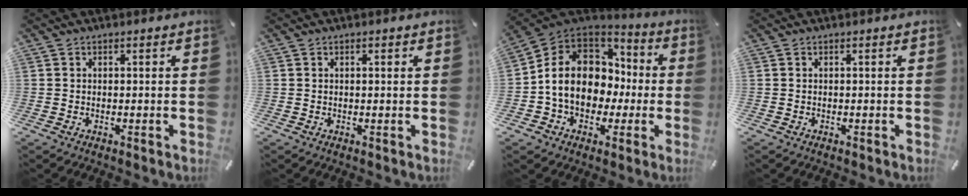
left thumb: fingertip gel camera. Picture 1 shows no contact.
{"total": 0.6, "force": [0.2, 0.2, 0.5], "torque": [-0.009, 0.001, 0.004]}
{"total": 13.4, "force": [-1.5, 11.4, 6.9], "torque": [-0.148, 0.013, -0.019]}
{"total": 0.0}